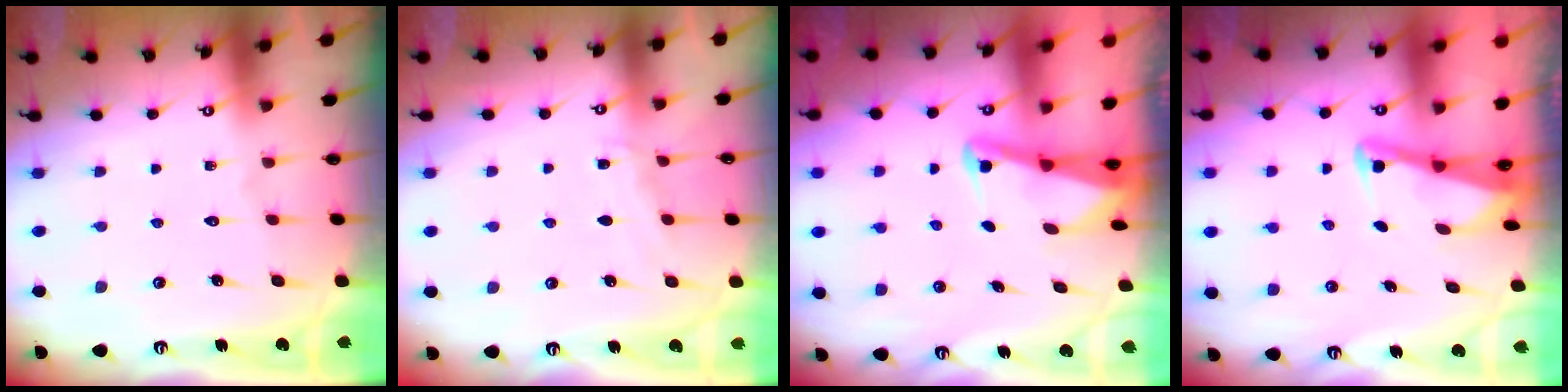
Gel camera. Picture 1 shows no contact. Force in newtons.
{"total": 4.5, "press": 4.5, "slide": 0.5}
{"total": 2.6, "press": 2.5, "slide": 0.6}
{"total": 2.9, "press": 2.9, "slide": 0.4}